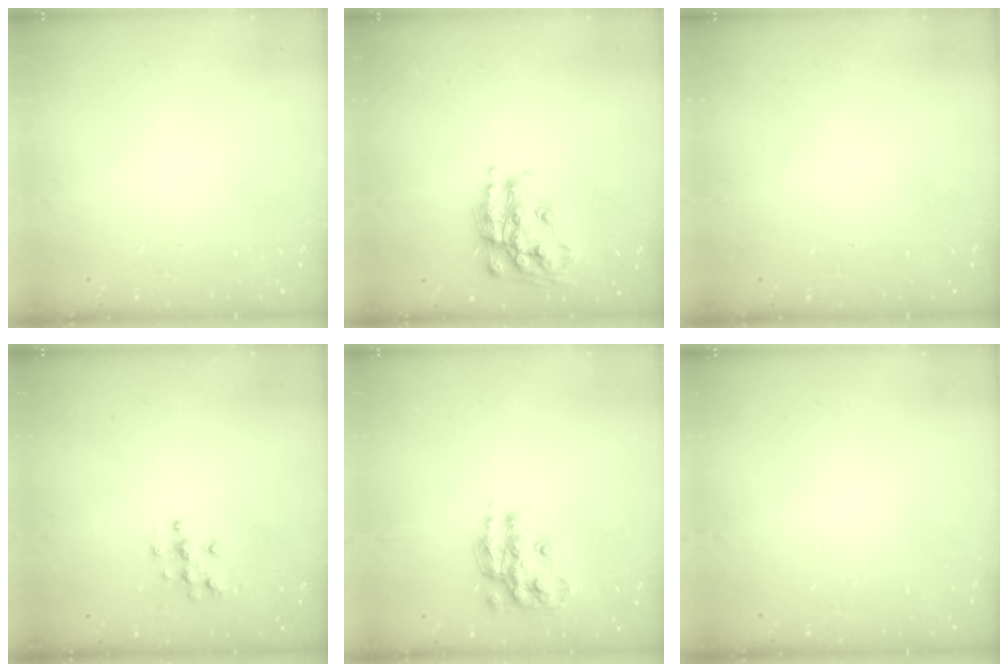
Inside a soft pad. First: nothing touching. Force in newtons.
{"total": 16.6, "press": 16.5, "slide": 1.0}
{"total": 0.0}
{"total": 5.6, "press": 5.6, "slide": 0.2}
{"total": 13.4, "press": 13.4, "slide": 0.9}
{"total": 0.0}